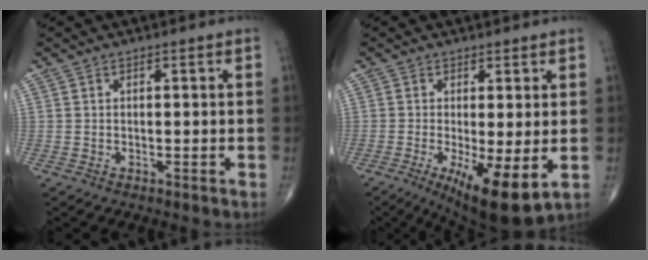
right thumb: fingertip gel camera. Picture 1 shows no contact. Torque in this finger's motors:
{"motor_torque": [1.69, 1.58, 0.14, -0.18, 0.34]}